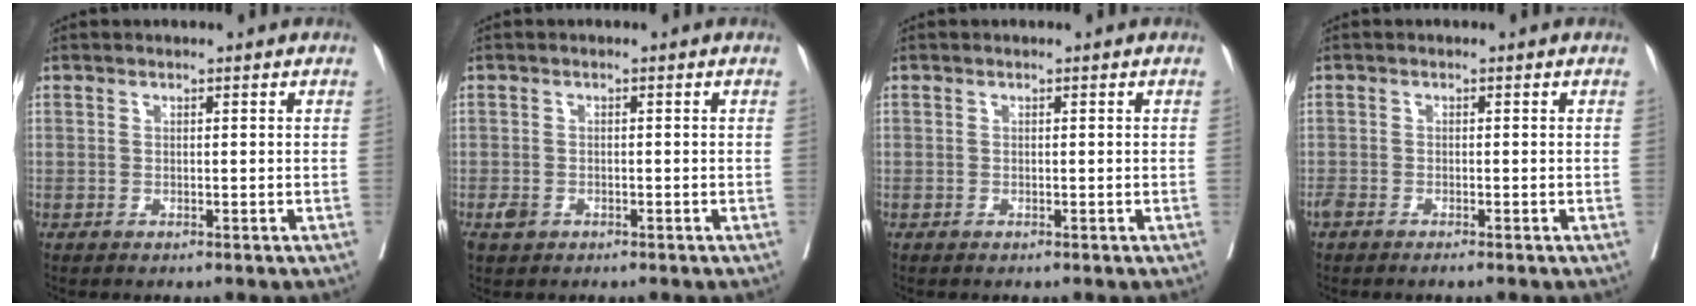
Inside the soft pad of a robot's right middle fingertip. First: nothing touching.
{"total": 1.8, "force": [-0.9, 1.3, 0.8], "torque": [-0.017, 0.002, -0.011]}
{"total": 0.0}
{"total": 1.6, "force": [-1.3, 0.4, 0.9], "torque": [-0.020, -0.003, -0.025]}